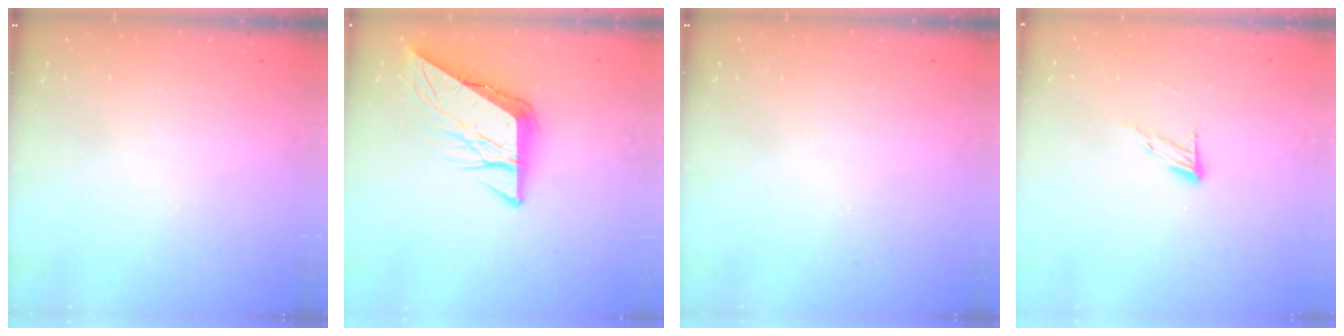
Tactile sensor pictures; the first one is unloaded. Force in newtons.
{"total": 9.3, "press": 9.2, "slide": 1.2}
{"total": 0.0}
{"total": 5.9, "press": 5.9, "slide": 0.6}